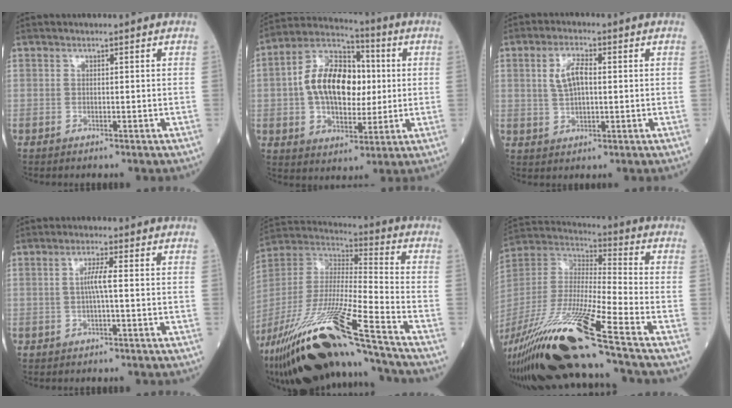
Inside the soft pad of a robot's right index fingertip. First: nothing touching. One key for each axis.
{"total": 14.8, "fx": 1.2, "fy": 8.4, "fz": 12.1, "tx": -0.233, "ty": 0.030, "tz": 0.019}
{"total": 5.2, "fx": 0.9, "fy": 2.0, "fz": 4.7, "tx": -0.097, "ty": 0.009, "tz": 0.019}
{"total": 3.0, "fx": -0.1, "fy": 0.0, "fz": 3.0, "tx": -0.058, "ty": 0.003, "tz": -0.002}
{"total": 29.3, "fx": -21.1, "fy": 2.4, "fz": 20.1, "tx": -0.410, "ty": -0.066, "tz": -0.381}
{"total": 24.1, "fx": -17.0, "fy": -0.5, "fz": 17.1, "tx": -0.374, "ty": -0.055, "tz": -0.323}